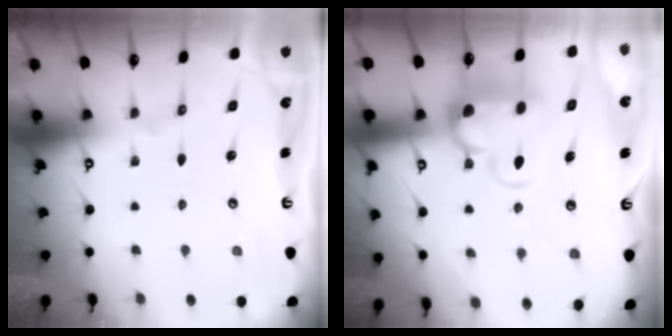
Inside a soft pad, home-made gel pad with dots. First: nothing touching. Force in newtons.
{"total": 4.6, "press": 4.3, "slide": 1.6}